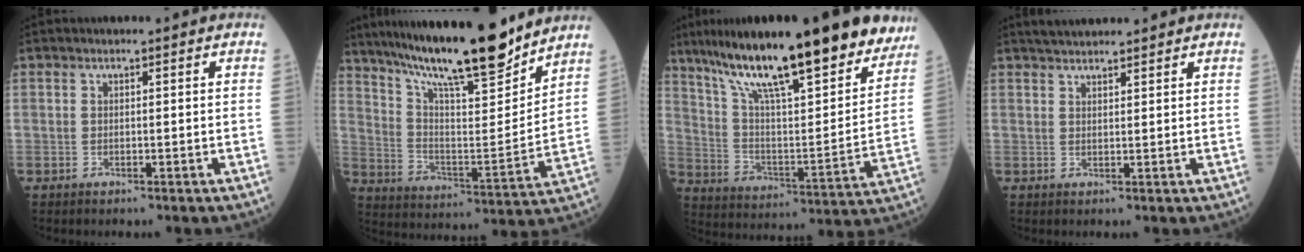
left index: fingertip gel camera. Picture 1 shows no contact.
{"total": 21.4, "force": [17.6, 2.1, 11.9], "torque": [-0.203, -0.004, 0.290]}
{"total": 27.2, "force": [20.8, 4.7, 16.9], "torque": [-0.269, 0.001, 0.311]}
{"total": 4.7, "force": [4.3, 0.7, 1.8], "torque": [-0.027, 0.033, 0.074]}